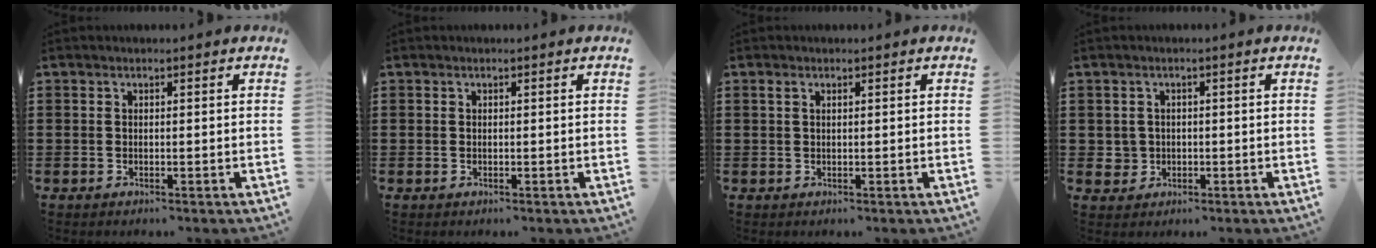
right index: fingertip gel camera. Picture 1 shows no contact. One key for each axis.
{"total": 0.0}
{"total": 0.8, "fx": 0.4, "fy": 0.4, "fz": 0.6, "tx": -0.013, "ty": 0.003, "tz": 0.006}
{"total": 1.9, "fx": -0.1, "fy": 1.8, "fz": 0.3, "tx": -0.013, "ty": 0.006, "tz": -0.005}